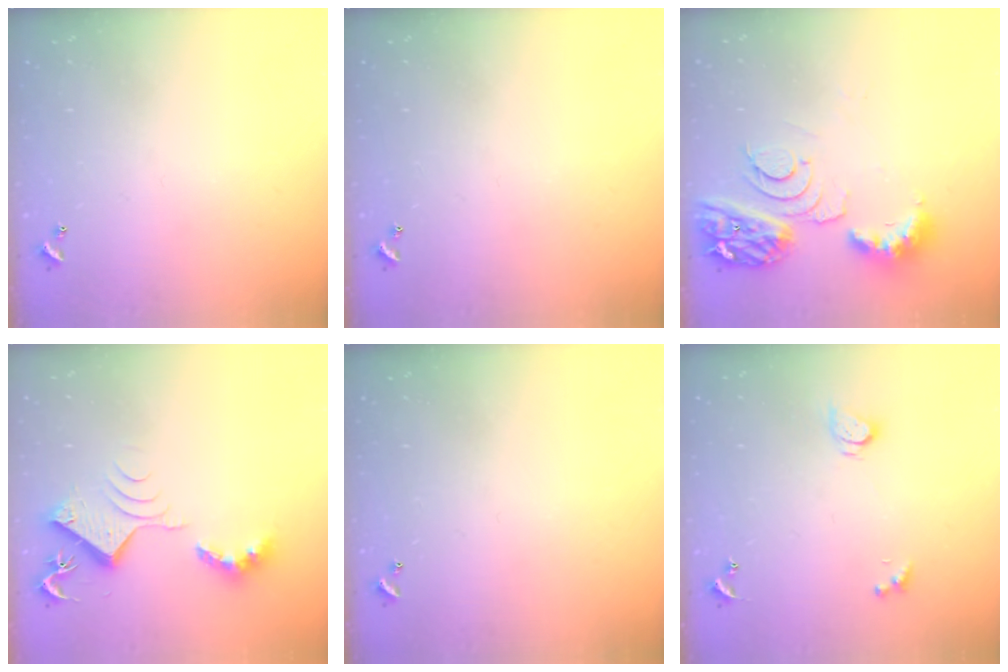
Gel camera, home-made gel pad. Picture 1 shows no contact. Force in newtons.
{"total": 0.0}
{"total": 10.1, "press": 10.0, "slide": 1.2}
{"total": 10.4, "press": 10.3, "slide": 0.5}
{"total": 0.0}
{"total": 2.7, "press": 2.7, "slide": 0.3}